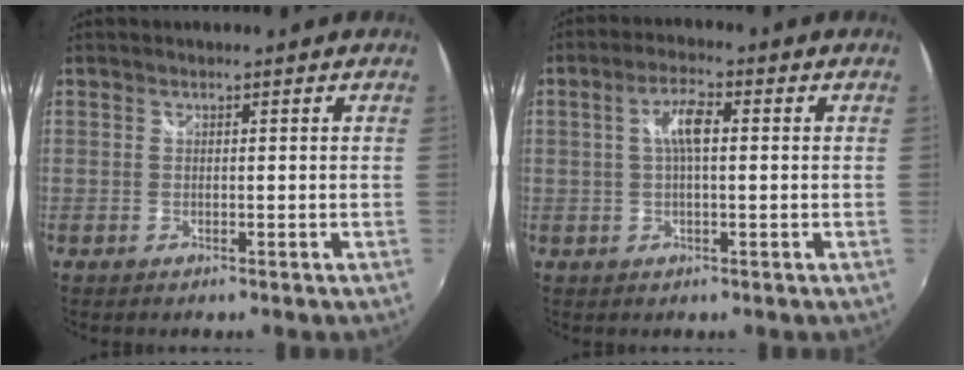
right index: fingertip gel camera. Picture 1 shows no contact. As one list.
[{"total": 5.0, "force": [0.6, 1.5, 4.7], "torque": [-0.088, 0.010, 0.012]}]